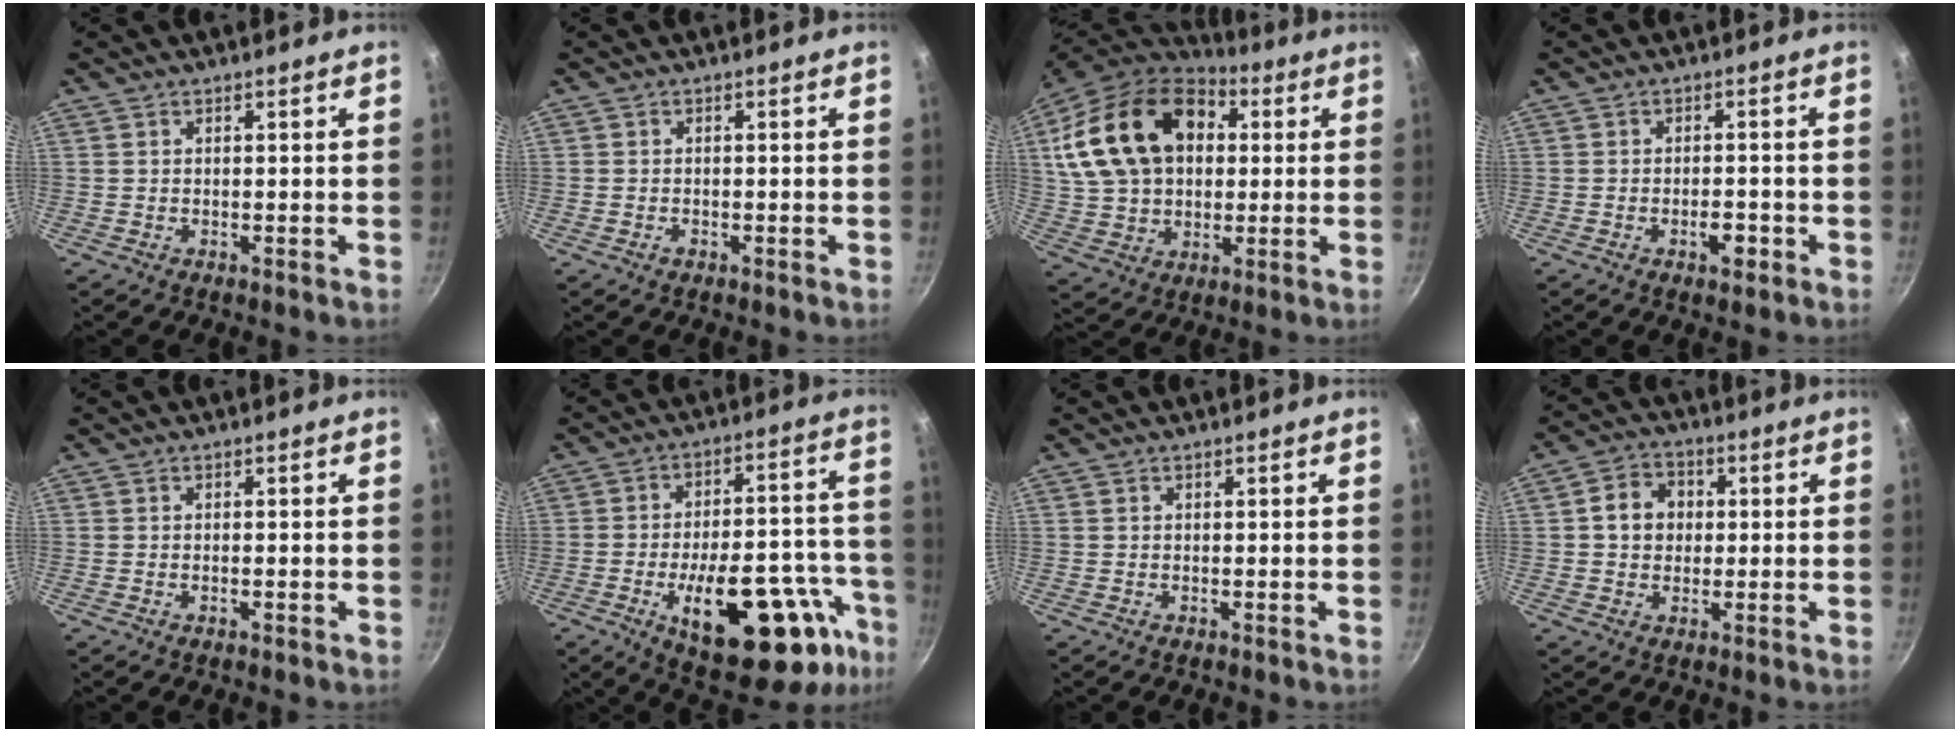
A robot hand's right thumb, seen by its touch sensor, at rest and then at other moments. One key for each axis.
{"total": 1.1, "fx": -0.6, "fy": 0.7, "fz": 0.5, "tx": -0.009, "ty": 0.002, "tz": -0.012}
{"total": 23.8, "fx": 5.5, "fy": 16.8, "fz": 15.9, "tx": -0.278, "ty": 0.024, "tz": 0.100}
{"total": 3.5, "fx": -1.6, "fy": 1.6, "fz": 2.6, "tx": -0.027, "ty": 0.011, "tz": -0.025}
{"total": 0.7, "fx": -0.3, "fy": 0.2, "fz": 0.6, "tx": -0.014, "ty": 0.003, "tz": -0.007}
{"total": 26.0, "fx": -11.3, "fy": 11.7, "fz": 20.3, "tx": -0.233, "ty": 0.046, "tz": -0.145}
{"total": 0.0}
{"total": 7.3, "fx": 0.9, "fy": 6.2, "fz": 3.8, "tx": -0.036, "ty": 0.010, "tz": 0.003}